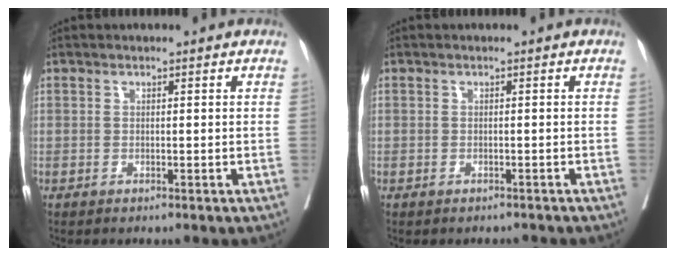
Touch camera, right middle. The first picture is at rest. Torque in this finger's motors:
{"motor_torque": [0.31, -0.55, 0.04, -0.01]}